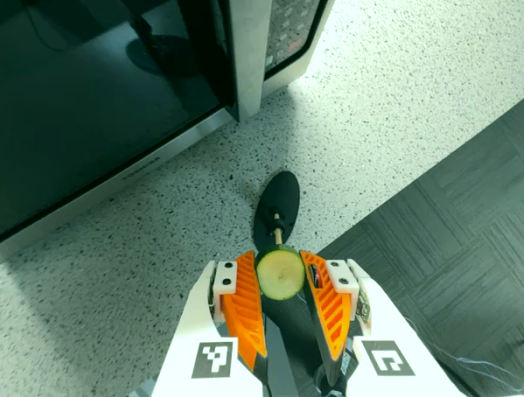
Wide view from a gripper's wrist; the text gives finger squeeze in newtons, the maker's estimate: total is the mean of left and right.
{"total": 8.4, "left": 8.0, "right": 8.9}